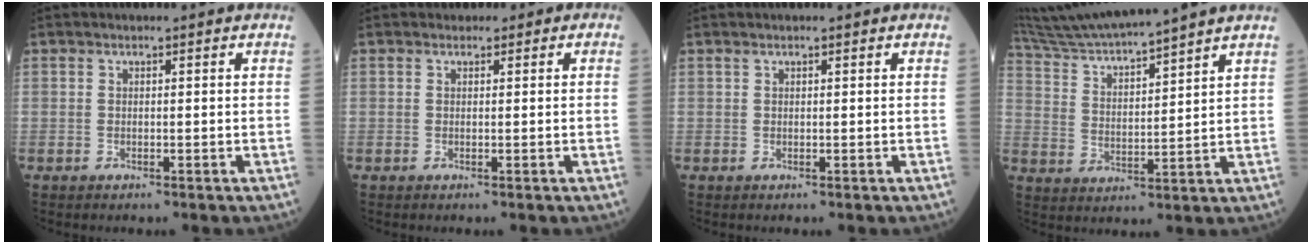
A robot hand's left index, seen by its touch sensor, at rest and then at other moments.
{"total": 0.9, "force": [0.4, 0.8, 0.1], "torque": [0.002, 0.002, 0.000]}
{"total": 0.0}
{"total": 14.3, "force": [13.1, -1.5, 5.6], "torque": [-0.112, 0.008, 0.224]}